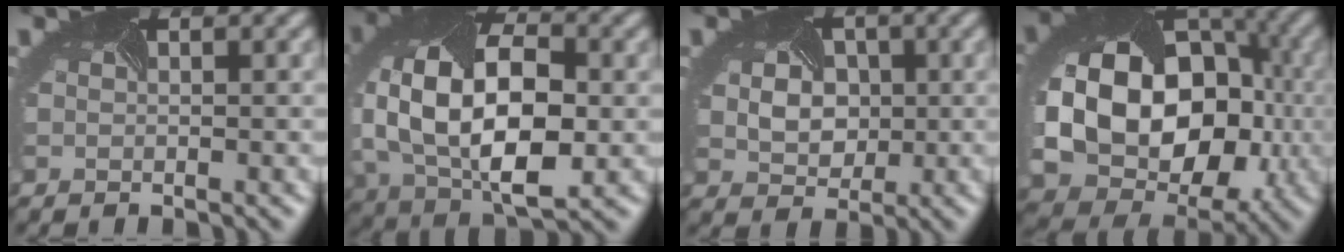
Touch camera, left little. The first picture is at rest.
{"total": 13.3, "force": [-0.6, 8.1, 10.6], "torque": [-0.218, -0.015, -0.004]}
{"total": 5.2, "force": [0.6, 4.2, 3.1], "torque": [-0.049, 0.006, -0.003]}
{"total": 17.6, "force": [-0.8, 13.8, 11.0], "torque": [-0.191, -0.032, -0.002]}